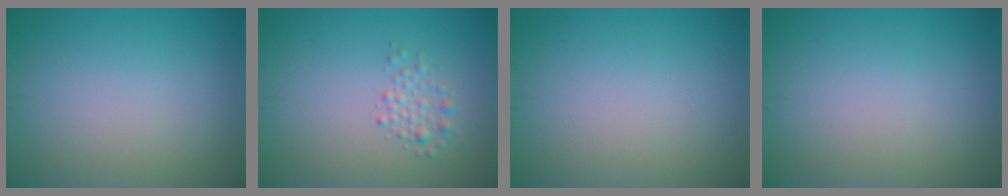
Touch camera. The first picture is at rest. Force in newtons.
{"total": 1.6, "press": 1.6, "slide": 0.1}
{"total": 0.0}
{"total": 0.0}